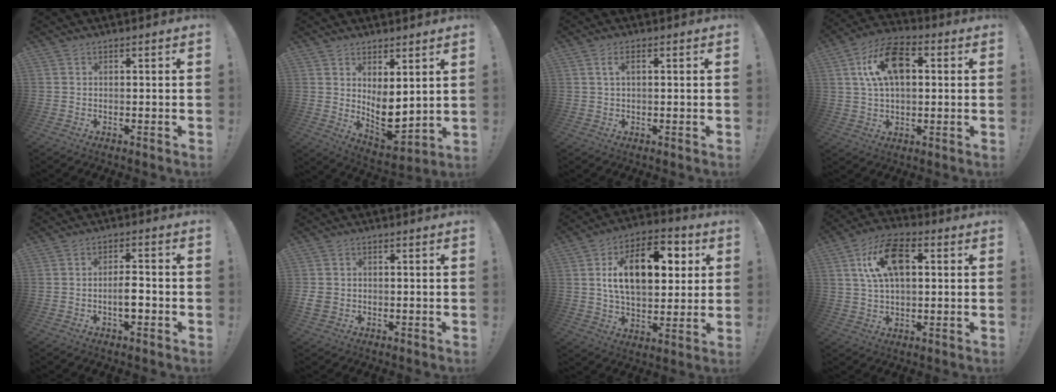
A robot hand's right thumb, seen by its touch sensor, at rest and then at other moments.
{"total": 8.0, "force": [2.6, 4.3, 6.3], "torque": [-0.079, -0.048, 0.059]}
{"total": 3.0, "force": [0.9, 1.3, 2.6], "torque": [-0.047, 0.003, 0.015]}
{"total": 15.5, "force": [4.2, 9.3, 11.6], "torque": [-0.185, 0.008, 0.077]}
{"total": 5.6, "force": [-1.7, 2.2, 4.8], "torque": [-0.069, 0.002, -0.032]}
{"total": 3.6, "force": [-0.4, 3.1, 1.7], "torque": [-0.035, -0.001, -0.006]}
{"total": 18.4, "force": [4.9, 10.8, 14.1], "torque": [-0.209, -0.003, 0.081]}
{"total": 15.0, "force": [4.3, 8.7, 11.4], "torque": [-0.189, 0.010, 0.081]}